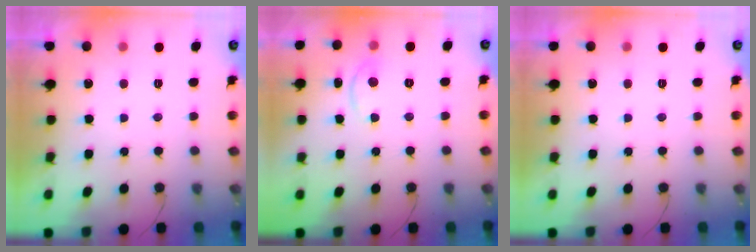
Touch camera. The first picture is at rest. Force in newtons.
{"total": 5.3, "press": 5.3, "slide": 0.5}
{"total": 0.0}